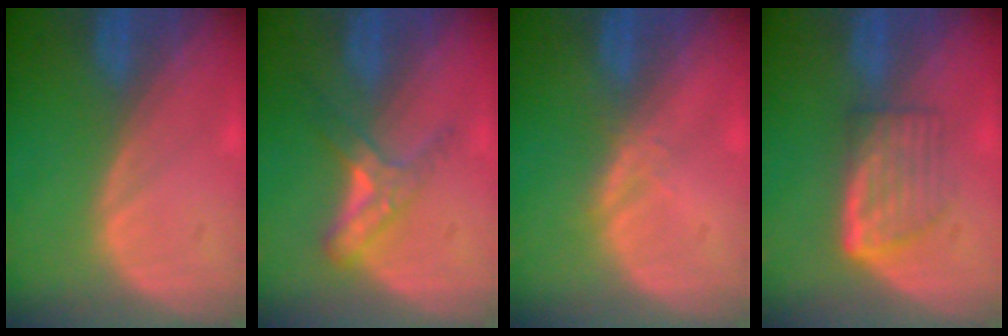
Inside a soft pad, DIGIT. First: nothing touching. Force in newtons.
{"total": 5.7, "press": 5.0, "slide": 2.9}
{"total": 1.3, "press": 1.3, "slide": 0.1}
{"total": 5.8, "press": 5.2, "slide": 2.5}